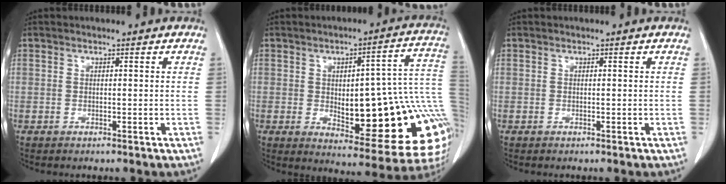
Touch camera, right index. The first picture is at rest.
{"total": 23.7, "force": [-2.5, 6.8, 22.5], "torque": [-0.201, 0.025, -0.012]}
{"total": 0.0}